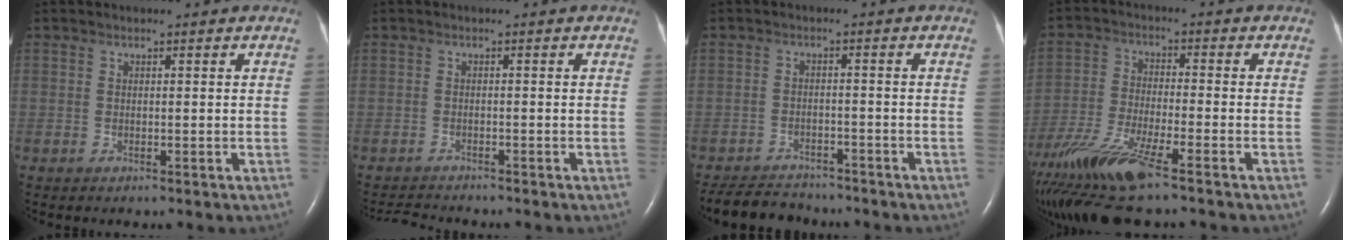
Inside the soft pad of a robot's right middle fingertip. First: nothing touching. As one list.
[{"total": 2.9, "force": [-2.8, -0.5, 0.1], "torque": [-0.003, -0.016, -0.049]}, {"total": 7.4, "force": [-7.0, 1.9, 1.4], "torque": [-0.023, -0.005, -0.111]}, {"total": 14.1, "force": [-9.8, 1.4, 10.1], "torque": [-0.213, -0.039, -0.181]}]